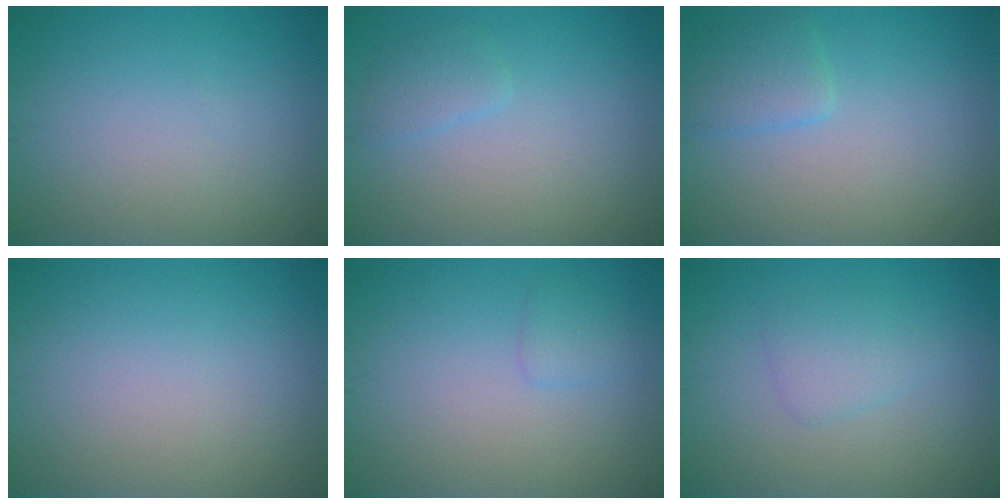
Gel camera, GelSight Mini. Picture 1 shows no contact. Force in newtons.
{"total": 1.4, "press": 1.4, "slide": 0.2}
{"total": 2.1, "press": 2.1, "slide": 0.2}
{"total": 0.0}
{"total": 1.0, "press": 1.0, "slide": 0.1}
{"total": 1.9, "press": 1.9, "slide": 0.0}